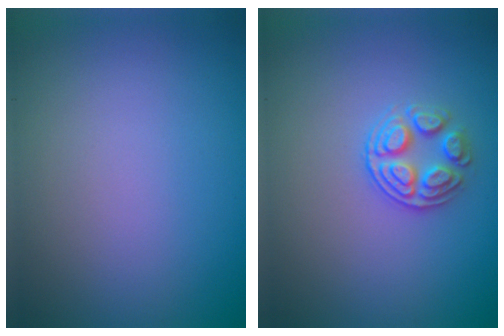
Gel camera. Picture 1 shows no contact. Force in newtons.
{"total": 2.7, "press": 2.5, "slide": 0.9}